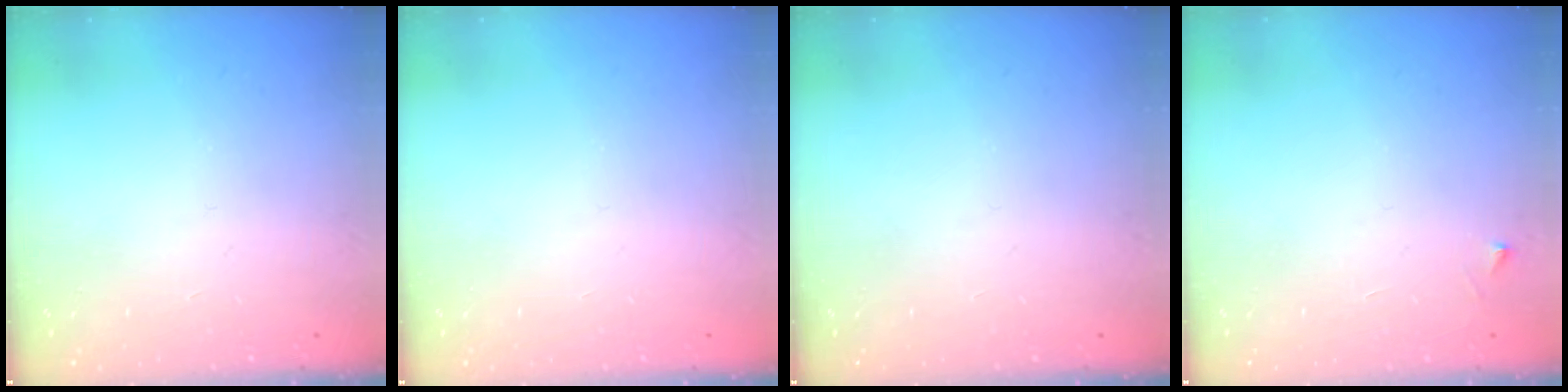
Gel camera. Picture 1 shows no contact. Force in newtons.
{"total": 0.0}
{"total": 0.0}
{"total": 2.5, "press": 2.5, "slide": 0.3}